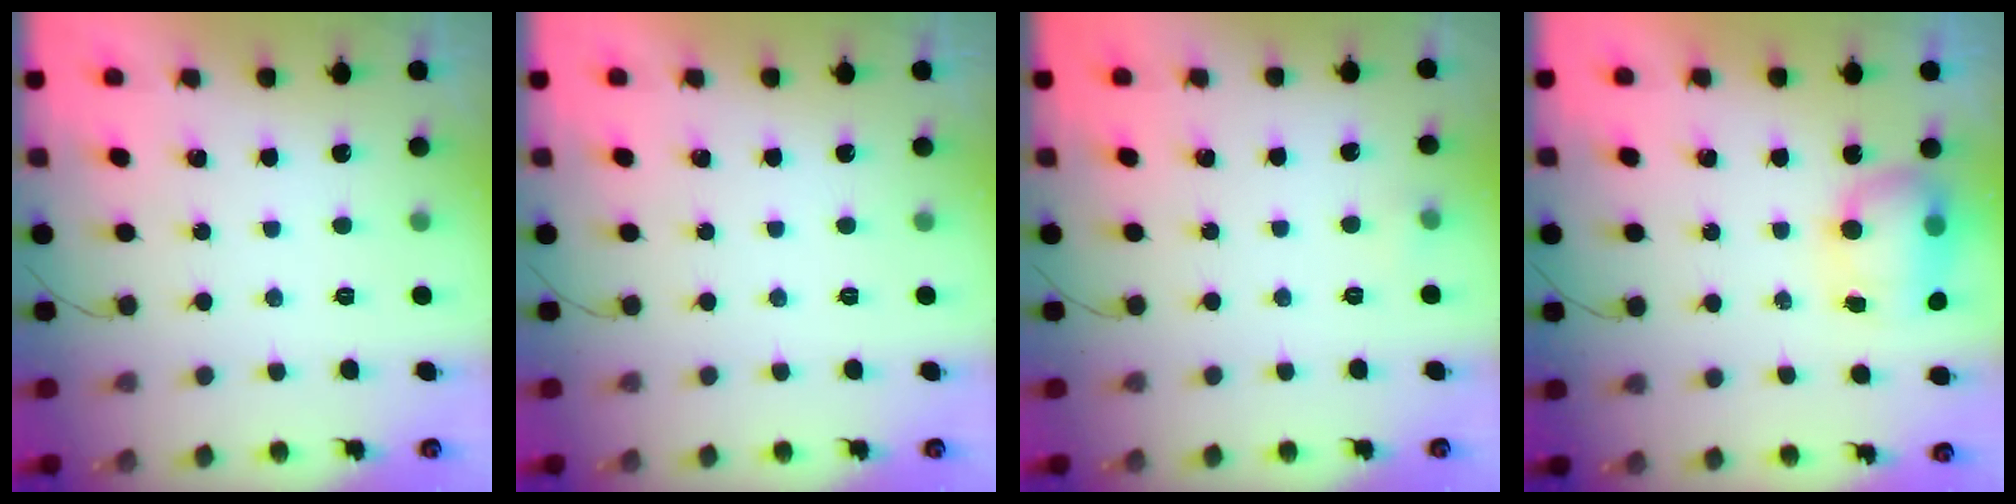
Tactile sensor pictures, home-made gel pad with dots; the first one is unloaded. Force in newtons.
{"total": 0.0}
{"total": 3.2, "press": 3.0, "slide": 1.1}
{"total": 11.5, "press": 8.8, "slide": 7.4}